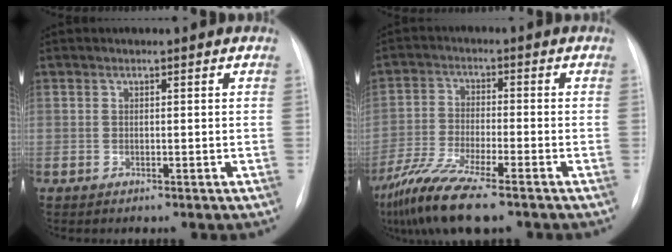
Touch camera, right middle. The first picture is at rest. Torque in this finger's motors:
{"motor_torque": [1.25, -0.89, 0.25, 0.18]}